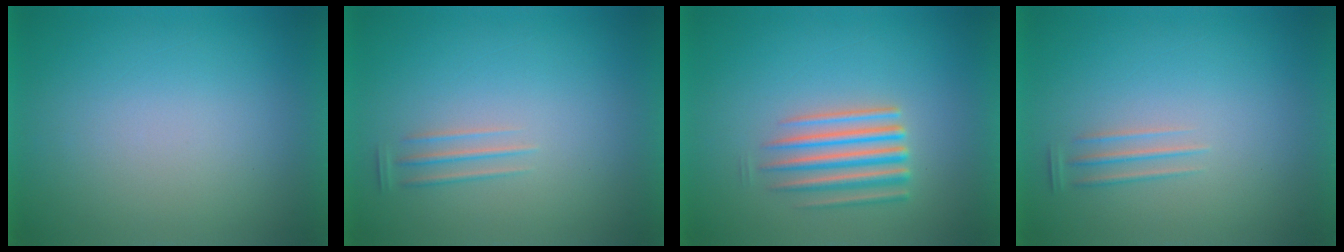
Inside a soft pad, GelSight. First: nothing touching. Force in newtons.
{"total": 1.7}
{"total": 4.3}
{"total": 1.3}